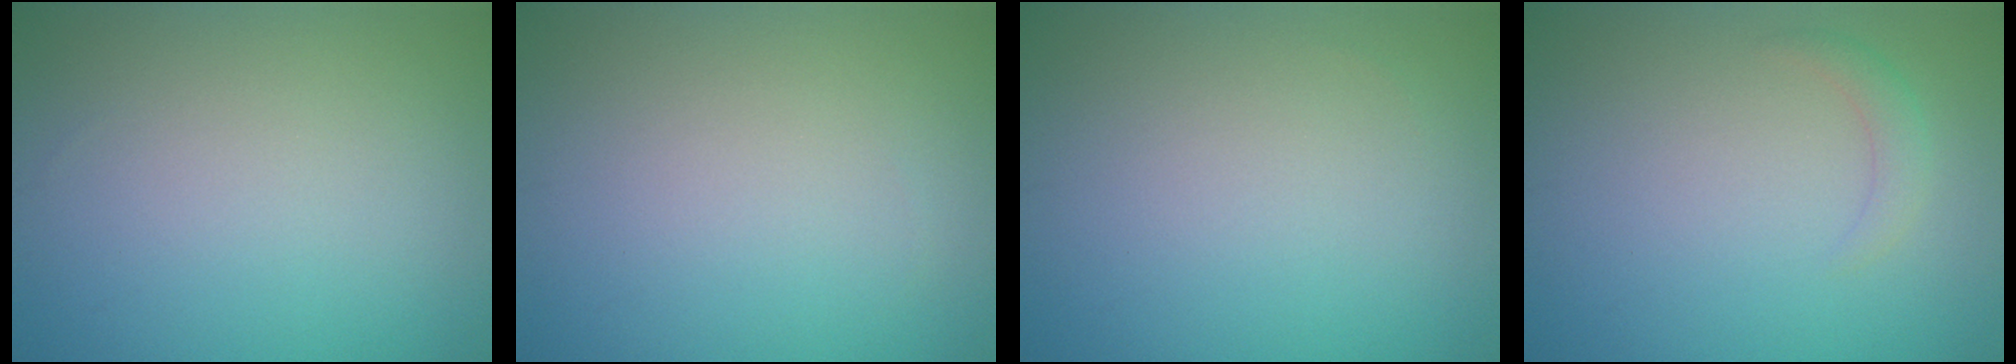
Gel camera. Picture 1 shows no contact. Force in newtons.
{"total": 0.0}
{"total": 0.0}
{"total": 1.3, "press": 1.3, "slide": 0.1}